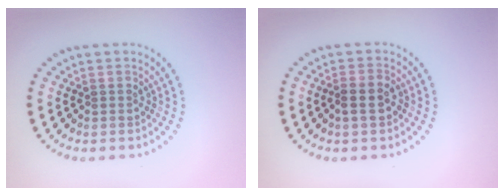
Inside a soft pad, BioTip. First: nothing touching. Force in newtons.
{"total": 1.9, "press": 1.7, "slide": 0.7}